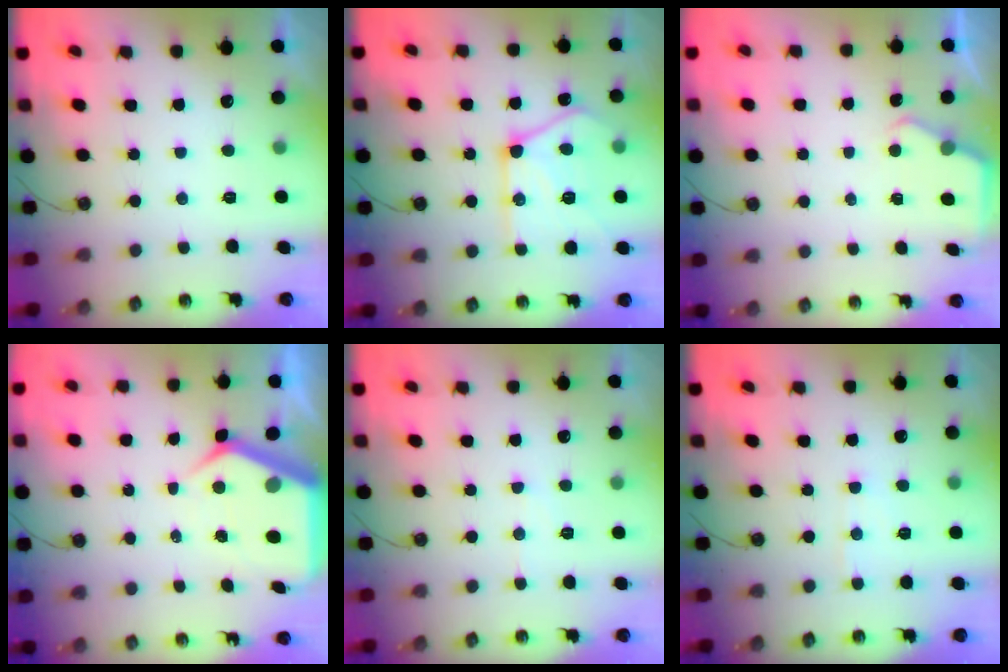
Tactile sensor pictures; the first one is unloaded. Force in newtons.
{"total": 18.4, "press": 18.2, "slide": 2.3}
{"total": 2.9, "press": 2.8, "slide": 0.4}
{"total": 8.4, "press": 8.3, "slide": 1.0}
{"total": 6.1, "press": 6.1, "slide": 0.8}
{"total": 5.0, "press": 5.0, "slide": 0.6}